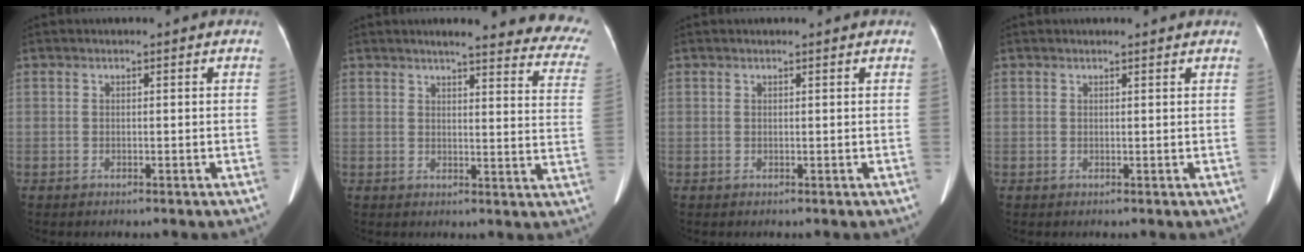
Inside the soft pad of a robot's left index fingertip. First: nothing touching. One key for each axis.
{"total": 20.6, "fx": 18.3, "fy": 2.3, "fz": 9.1, "tx": -0.094, "ty": -0.059, "tz": 0.187}
{"total": 1.1, "fx": 1.1, "fy": 0.0, "fz": 0.3, "tx": -0.012, "ty": 0.006, "tz": 0.015}
{"total": 2.3, "fx": 2.2, "fy": 0.2, "fz": 0.7, "tx": -0.014, "ty": 0.009, "tz": 0.024}